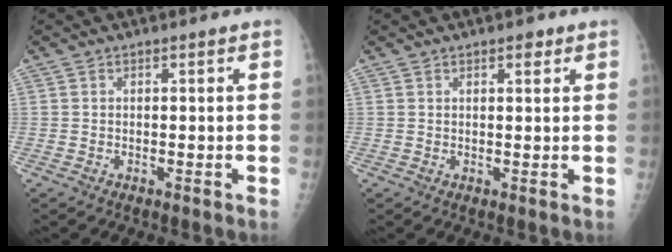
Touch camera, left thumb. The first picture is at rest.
{"total": 1.9, "force": [1.2, 0.9, 1.2], "torque": [-0.009, -0.004, 0.015]}